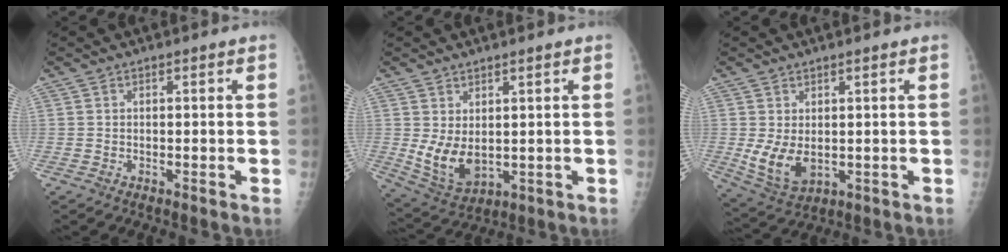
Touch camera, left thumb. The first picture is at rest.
{"total": 8.0, "force": [1.2, 4.6, 6.5], "torque": [-0.109, -0.020, 0.044]}
{"total": 7.3, "force": [0.4, 4.3, 5.9], "torque": [-0.100, -0.016, 0.026]}